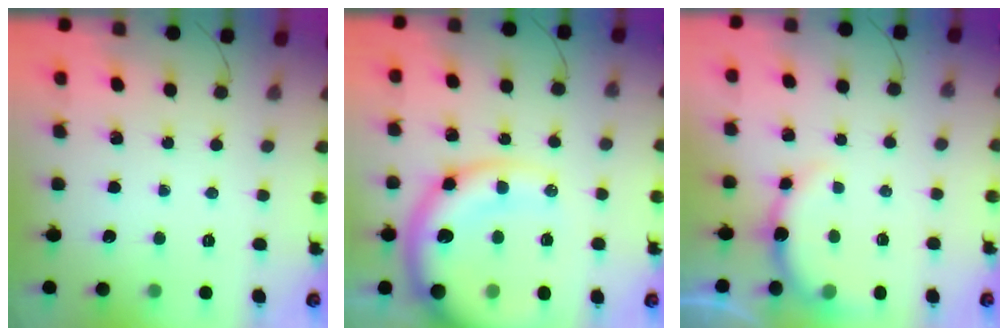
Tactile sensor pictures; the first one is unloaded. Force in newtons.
{"total": 18.7, "press": 18.2, "slide": 4.3}
{"total": 5.6, "press": 5.6, "slide": 0.8}